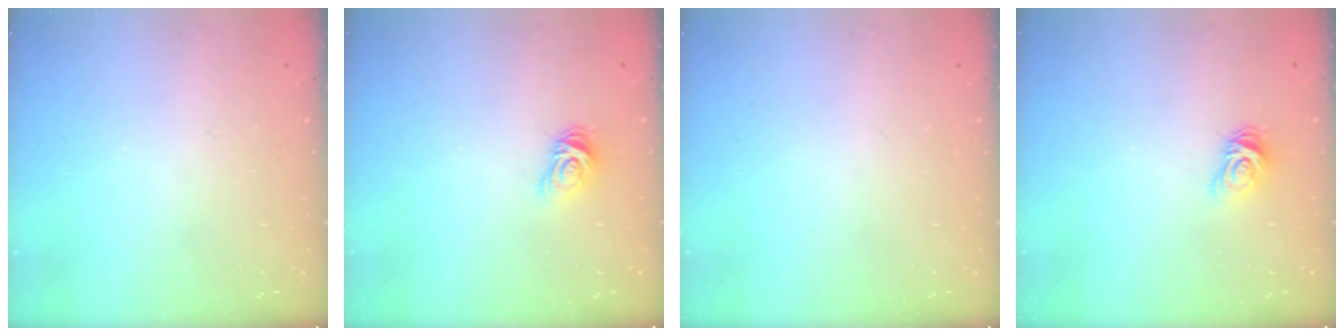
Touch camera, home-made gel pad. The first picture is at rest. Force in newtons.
{"total": 6.9, "press": 6.9, "slide": 0.5}
{"total": 0.0}
{"total": 6.9, "press": 6.9, "slide": 0.5}